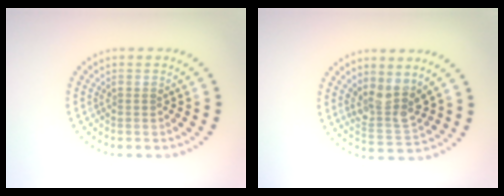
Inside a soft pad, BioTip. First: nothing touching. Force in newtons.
{"total": 3.6, "press": 3.2, "slide": 1.7}